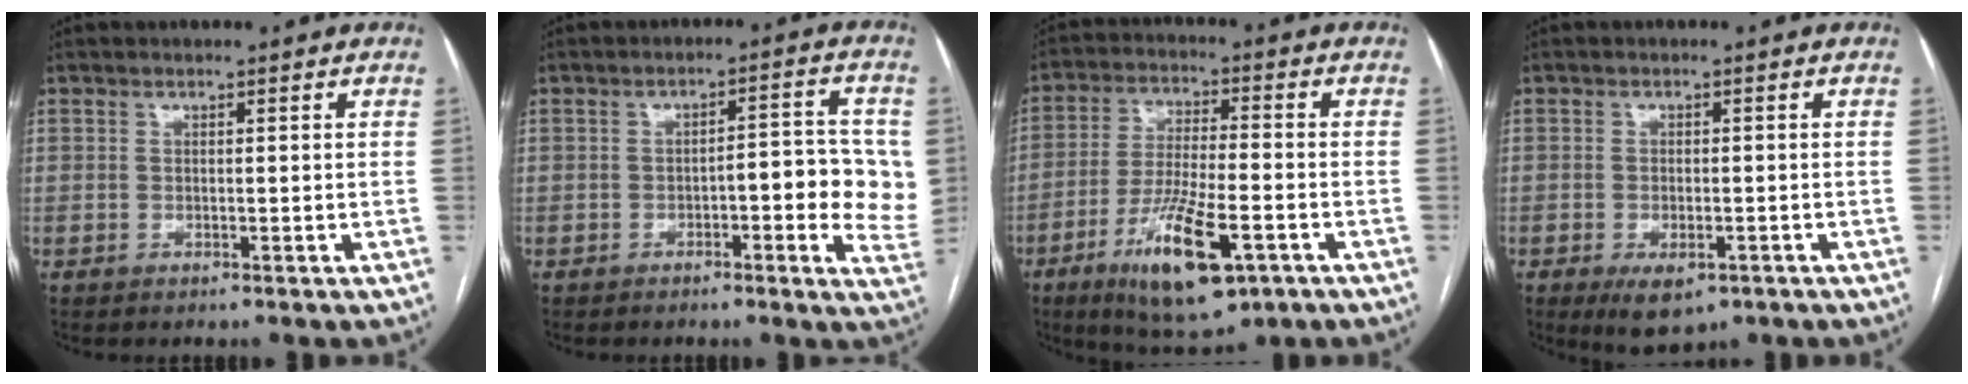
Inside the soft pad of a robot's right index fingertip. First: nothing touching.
{"total": 9.1, "force": [-0.8, 2.7, 8.7], "torque": [-0.091, 0.015, -0.013]}
{"total": 14.1, "force": [-6.6, 3.5, 12.0], "torque": [-0.224, -0.021, -0.104]}
{"total": 5.5, "force": [-3.1, 2.6, 3.8], "torque": [-0.062, -0.007, -0.039]}